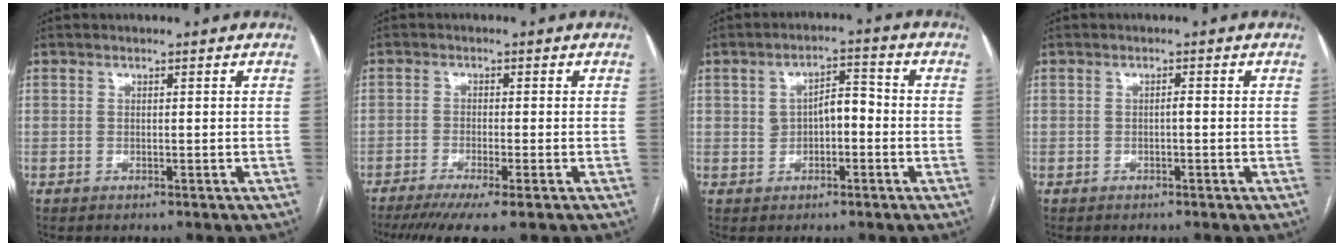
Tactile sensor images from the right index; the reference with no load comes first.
{"total": 7.9, "force": [-5.6, 0.4, 5.6], "torque": [-0.085, -0.017, -0.089]}
{"total": 4.9, "force": [-0.2, 2.7, 4.1], "torque": [-0.068, 0.025, 0.000]}
{"total": 0.7, "force": [-0.2, 0.1, 0.7], "torque": [-0.011, 0.002, -0.004]}